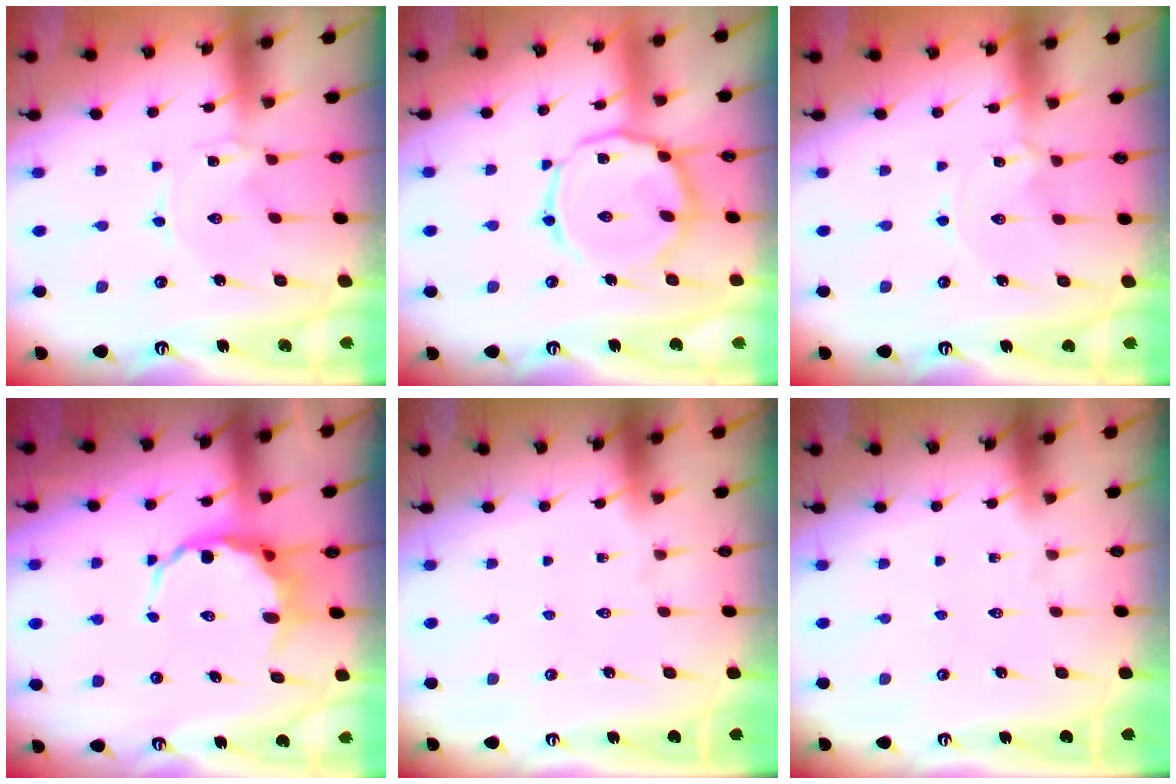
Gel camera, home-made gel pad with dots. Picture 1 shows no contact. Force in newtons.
{"total": 14.3, "press": 14.2, "slide": 1.0}
{"total": 0.0}
{"total": 7.3, "press": 7.0, "slide": 2.0}
{"total": 0.0}
{"total": 0.0}